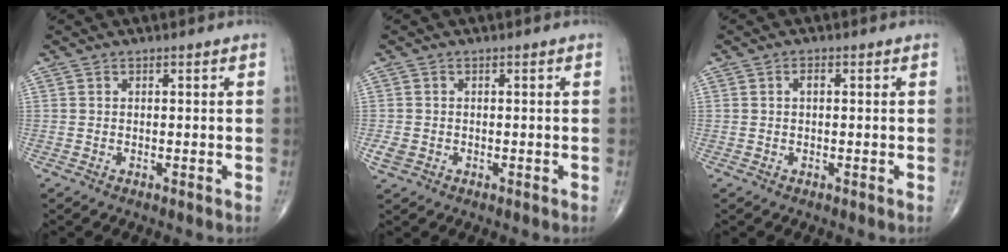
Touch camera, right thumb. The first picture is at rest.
{"total": 2.1, "force": [-0.6, 1.8, 1.0], "torque": [-0.021, 0.002, -0.008]}
{"total": 1.3, "force": [0.2, 0.7, 1.1], "torque": [-0.018, 0.003, 0.002]}